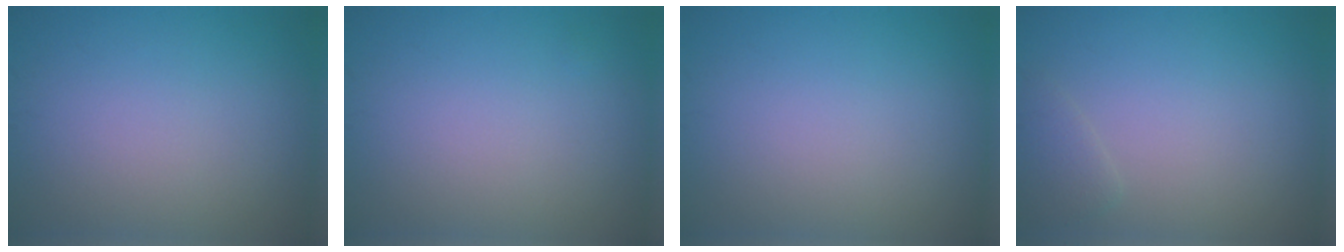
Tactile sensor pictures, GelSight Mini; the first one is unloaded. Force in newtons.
{"total": 0.0}
{"total": 0.0}
{"total": 1.3, "press": 1.3, "slide": 0.2}